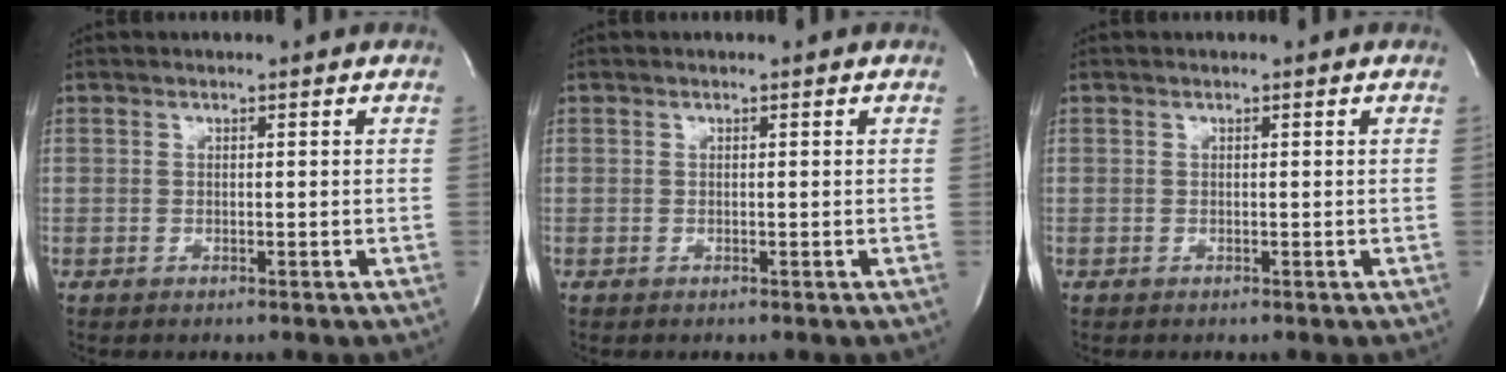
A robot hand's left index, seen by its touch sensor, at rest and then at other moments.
{"total": 0.0}
{"total": 0.0}